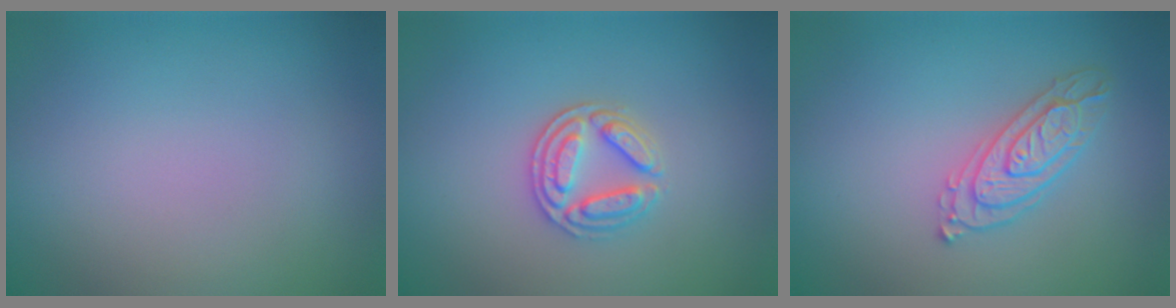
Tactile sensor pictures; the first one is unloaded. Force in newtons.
{"total": 3.1, "press": 2.9, "slide": 1.2}
{"total": 3.0, "press": 2.9, "slide": 0.7}